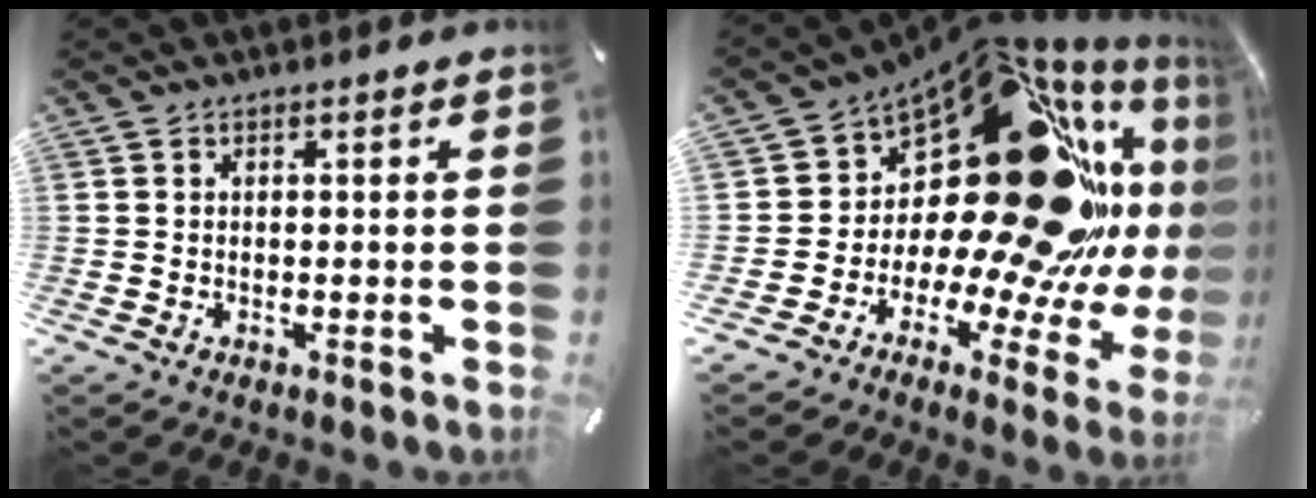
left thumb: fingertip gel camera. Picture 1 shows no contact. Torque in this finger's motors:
{"motor_torque": [1.11, 1.13, 1.09, 0.69, 0.09]}